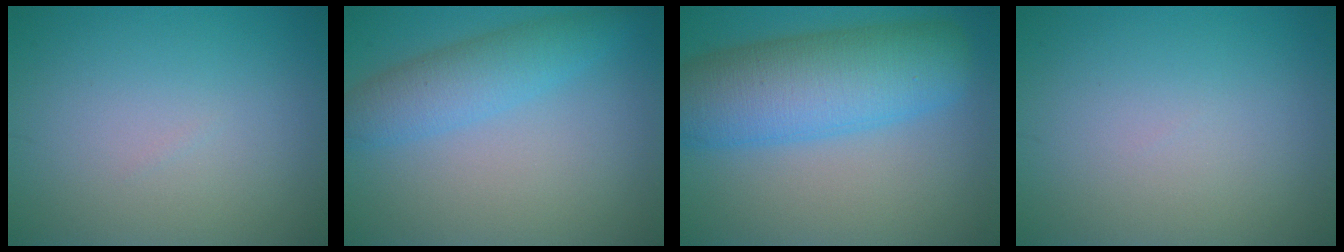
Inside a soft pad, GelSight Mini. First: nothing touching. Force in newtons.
{"total": 4.0, "press": 4.0, "slide": 0.1}
{"total": 9.6, "press": 9.6, "slide": 0.4}
{"total": 0.0}